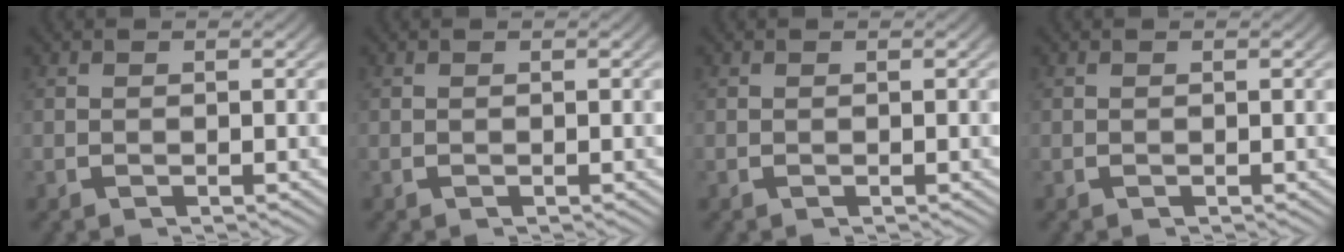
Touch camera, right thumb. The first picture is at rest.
{"total": 0.0}
{"total": 0.0}
{"total": 0.0}